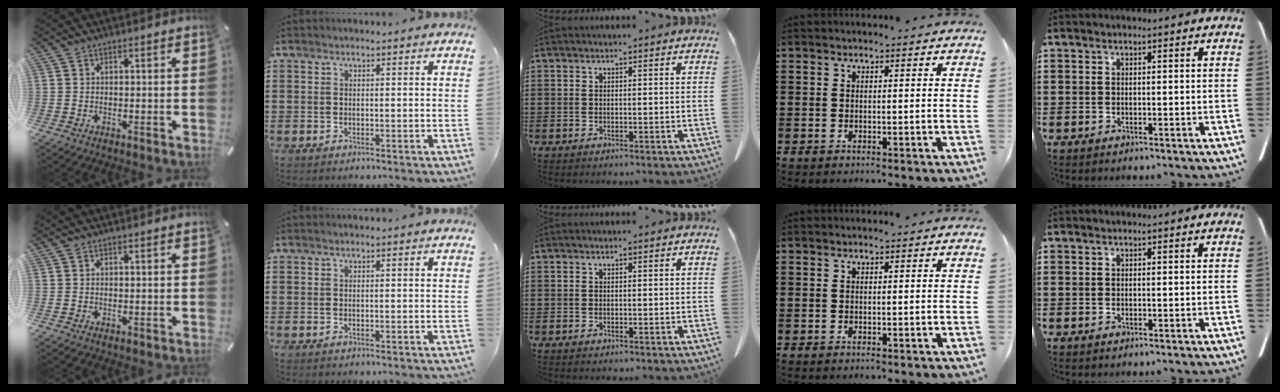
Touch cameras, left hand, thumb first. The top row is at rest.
{}